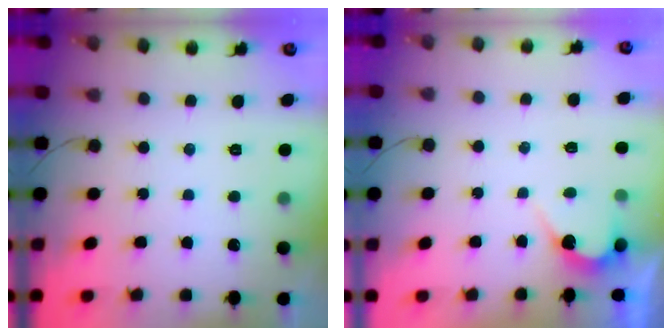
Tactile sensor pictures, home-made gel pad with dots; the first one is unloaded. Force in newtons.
{"total": 4.1, "press": 4.1, "slide": 0.3}